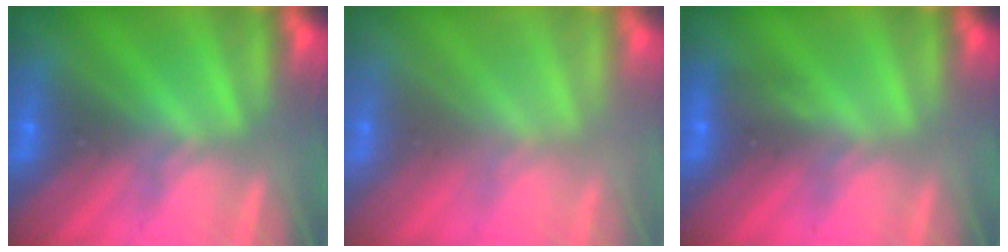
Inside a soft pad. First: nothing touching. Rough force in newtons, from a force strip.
{"total": 2.7}
{"total": 2.9}